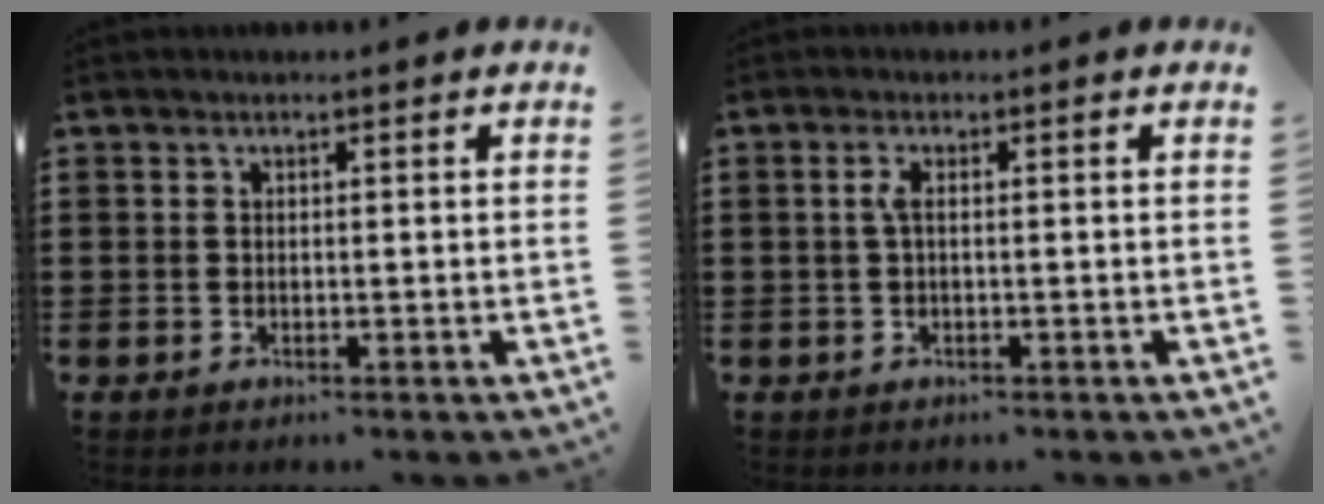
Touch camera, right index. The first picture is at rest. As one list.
[{"total": 2.0, "force": [-0.1, 0.3, 2.0], "torque": [-0.038, 0.001, -0.003]}]